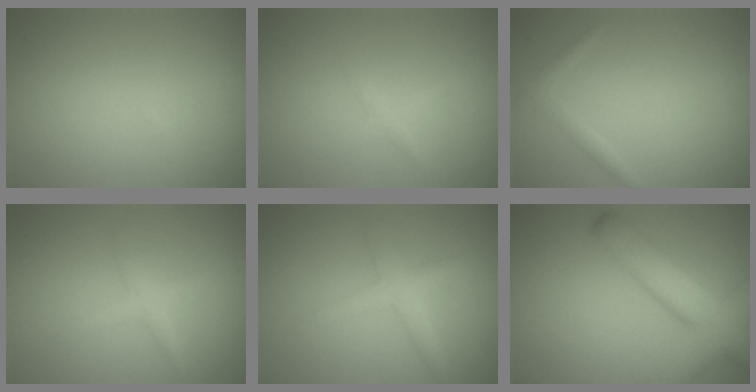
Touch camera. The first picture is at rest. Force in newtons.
{"total": 0.9, "press": 0.8, "slide": 0.1}
{"total": 1.1, "press": 1.1, "slide": 0.0}
{"total": 1.6, "press": 1.6, "slide": 0.1}
{"total": 2.2, "press": 2.2, "slide": 0.1}
{"total": 8.4, "press": 8.4, "slide": 0.4}